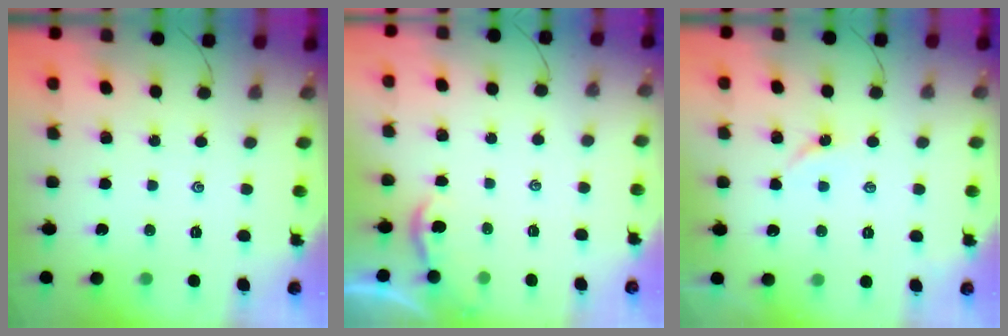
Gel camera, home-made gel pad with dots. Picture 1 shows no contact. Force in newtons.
{"total": 1.6, "press": 1.6, "slide": 0.2}
{"total": 2.7, "press": 2.7, "slide": 0.5}